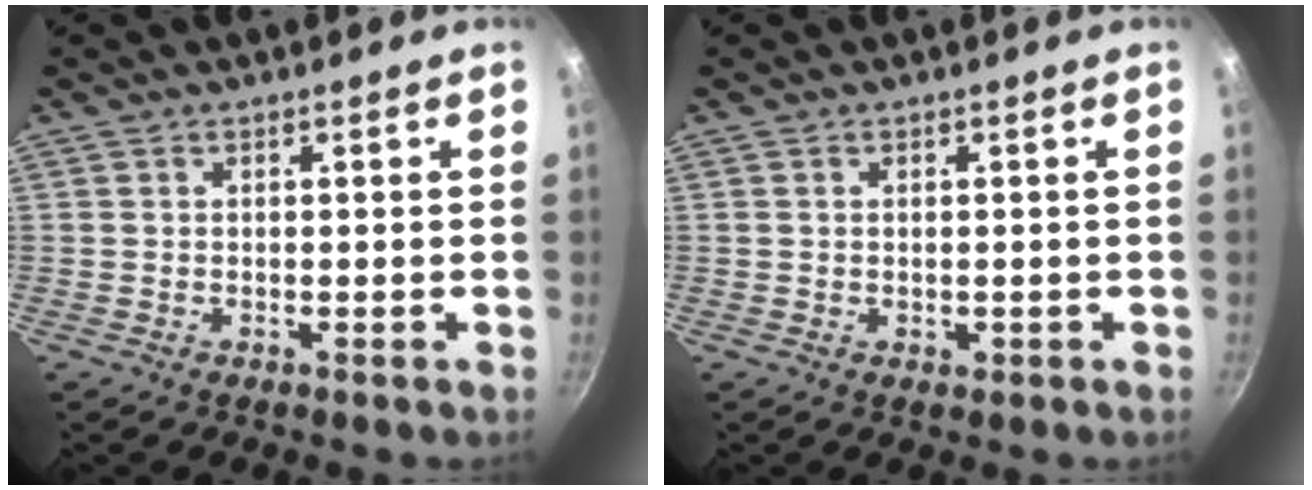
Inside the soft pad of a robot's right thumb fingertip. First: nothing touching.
{"total": 0.7, "force": [-0.1, 0.5, 0.5], "torque": [-0.004, -0.001, -0.001]}